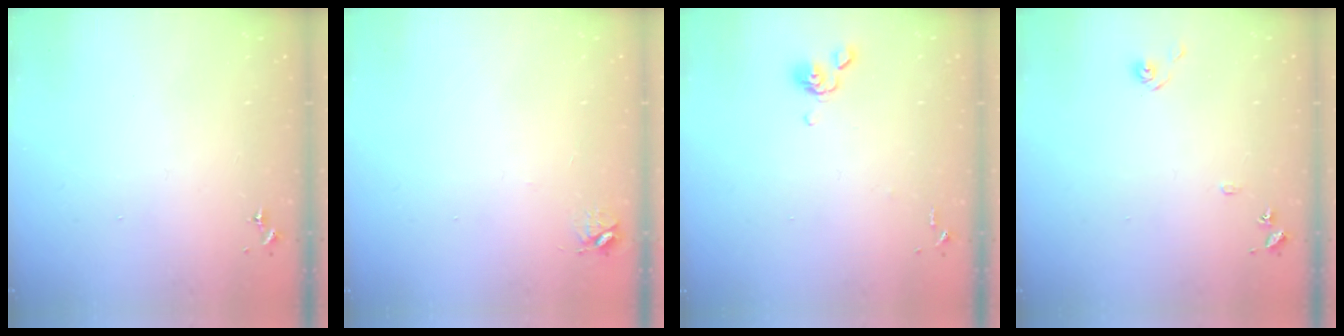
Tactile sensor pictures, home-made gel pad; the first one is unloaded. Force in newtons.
{"total": 4.7, "press": 4.7, "slide": 0.6}
{"total": 6.4, "press": 6.2, "slide": 1.5}
{"total": 7.2, "press": 7.2, "slide": 0.7}